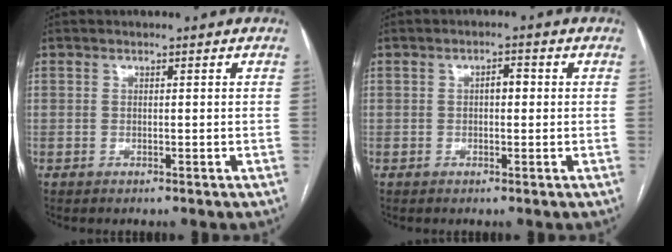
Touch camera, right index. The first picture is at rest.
{"total": 2.1, "force": [0.1, 0.9, 1.8], "torque": [-0.026, 0.009, -0.001]}